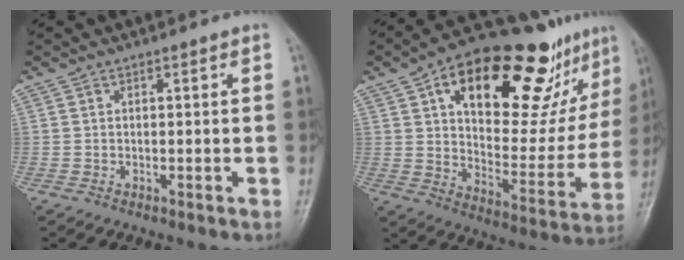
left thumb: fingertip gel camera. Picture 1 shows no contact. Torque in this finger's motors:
{"motor_torque": [2.20, 2.19, 1.47, -1.30, 0.38]}